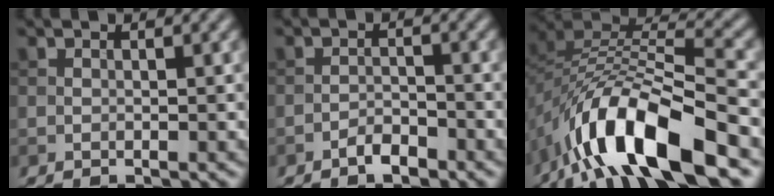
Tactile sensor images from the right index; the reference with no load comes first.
{"total": 1.9, "force": [-1.4, 0.7, 1.0], "torque": [-0.013, 0.006, -0.028]}
{"total": 12.4, "force": [-7.4, 4.1, 9.0], "torque": [-0.163, 0.004, -0.152]}